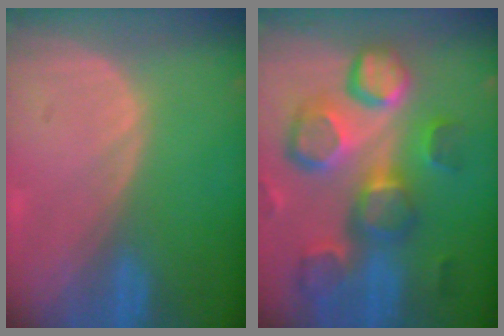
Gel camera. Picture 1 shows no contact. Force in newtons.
{"total": 13.0, "press": 11.3, "slide": 6.5}